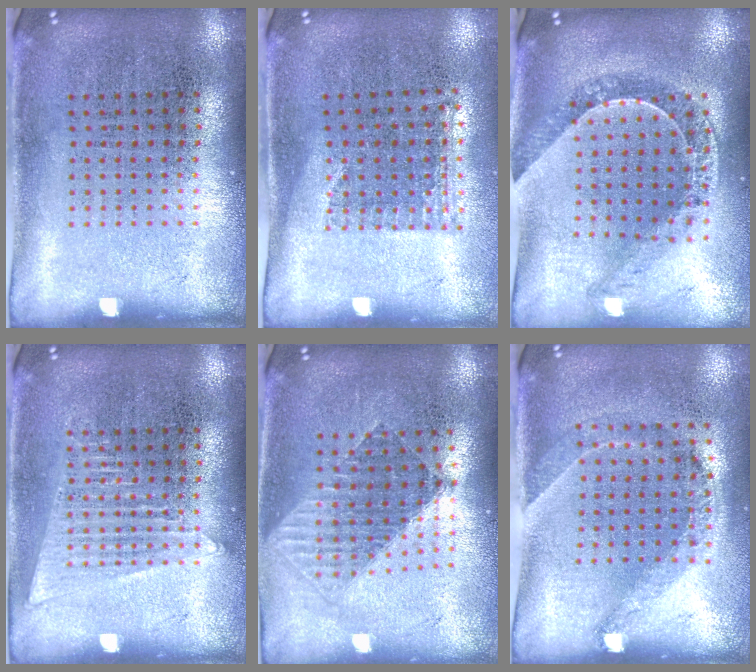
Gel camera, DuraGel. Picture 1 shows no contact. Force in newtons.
{"total": 1.1, "press": 0.9, "slide": 0.6}
{"total": 1.1, "press": 1.1, "slide": 0.2}
{"total": 1.8, "press": 1.8, "slide": 0.3}
{"total": 1.5, "press": 1.3, "slide": 0.8}
{"total": 1.4, "press": 1.1, "slide": 0.9}